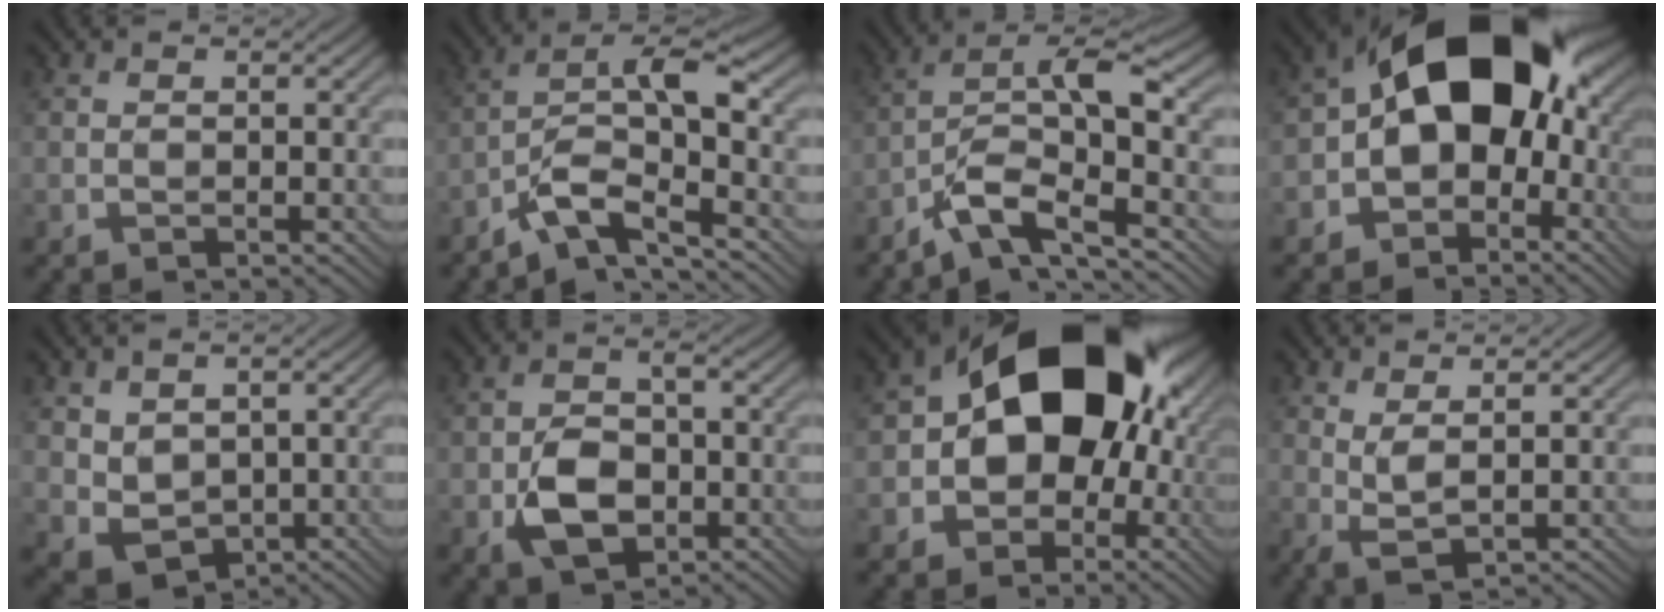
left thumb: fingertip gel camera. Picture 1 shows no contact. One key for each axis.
{"total": 8.0, "fx": -4.0, "fy": 2.2, "fz": 6.6, "tx": -0.114, "ty": 0.011, "tz": -0.085}
{"total": 9.1, "fx": -4.3, "fy": 2.6, "fz": 7.7, "tx": -0.133, "ty": 0.009, "tz": -0.089}
{"total": 15.8, "fx": -0.2, "fy": 10.6, "fz": 11.8, "tx": -0.154, "ty": 0.016, "tz": -0.027}
{"total": 4.4, "fx": 1.1, "fy": 3.4, "fz": 2.5, "tx": -0.077, "ty": -0.016, "tz": 0.028}
{"total": 6.5, "fx": -2.1, "fy": 4.1, "fz": 4.5, "tx": -0.084, "ty": -0.007, "tz": -0.042}
{"total": 16.8, "fx": 0.8, "fy": 12.2, "fz": 11.6, "tx": -0.138, "ty": 0.000, "tz": -0.007}
{"total": 3.0, "fx": 1.5, "fy": 0.4, "fz": 2.6, "tx": -0.068, "ty": -0.005, "tz": 0.035}